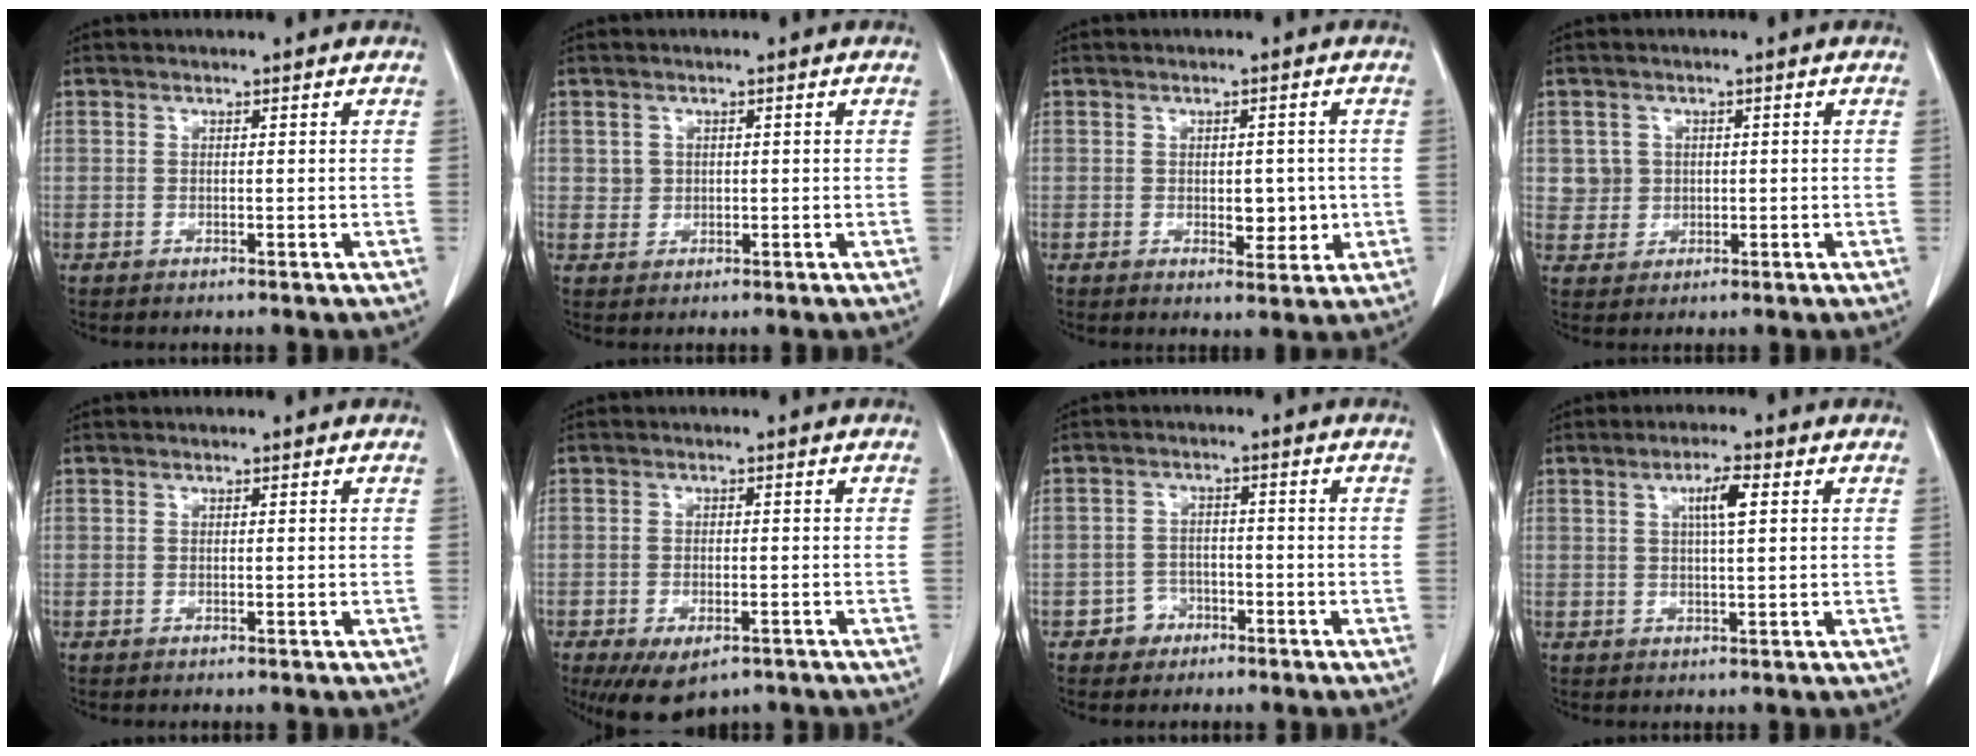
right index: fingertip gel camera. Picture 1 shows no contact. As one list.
[{"total": 1.6, "force": [0.3, 1.6, 0.3], "torque": [0.002, 0.001, 0.006]}, {"total": 4.4, "force": [-0.6, 2.4, 3.6], "torque": [-0.041, -0.002, -0.001]}, {"total": 3.1, "force": [0.6, 3.0, 0.2], "torque": [0.007, 0.004, 0.013]}, {"total": 0.0}, {"total": 7.9, "force": [-5.2, 3.8, 4.6], "torque": [-0.073, -0.007, -0.075]}, {"total": 3.5, "force": [-2.0, 2.9, 0.1], "torque": [0.004, 0.014, -0.033]}, {"total": 4.0, "force": [1.2, 0.4, 3.8], "torque": [-0.067, 0.003, 0.021]}]